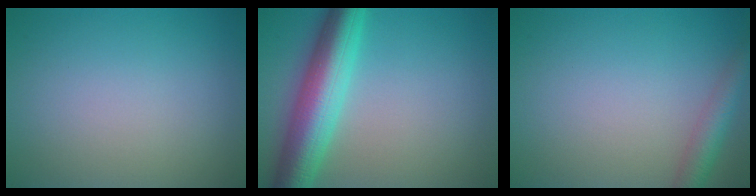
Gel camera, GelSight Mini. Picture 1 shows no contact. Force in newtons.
{"total": 8.0, "press": 7.9, "slide": 0.2}
{"total": 3.0, "press": 3.0, "slide": 0.1}